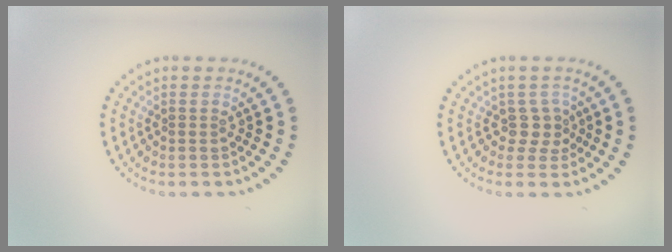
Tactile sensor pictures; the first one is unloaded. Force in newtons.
{"total": 1.8, "press": 1.4, "slide": 1.2}